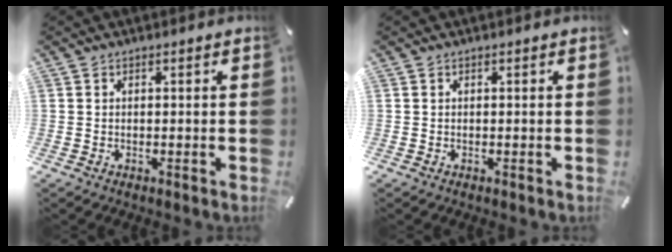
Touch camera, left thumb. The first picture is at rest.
{"total": 0.0}